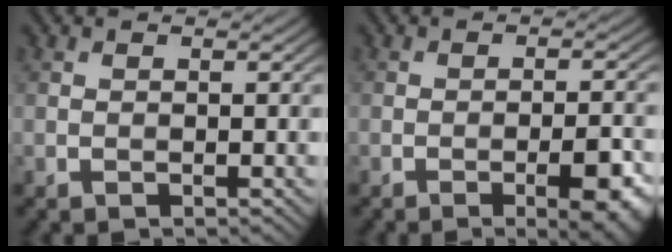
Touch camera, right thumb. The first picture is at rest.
{"total": 5.9, "force": [-2.8, 1.2, 5.0], "torque": [-0.077, 0.007, -0.033]}